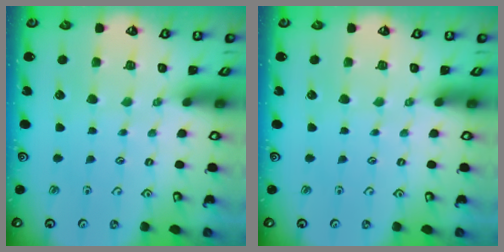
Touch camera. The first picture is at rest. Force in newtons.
{"total": 0.0}